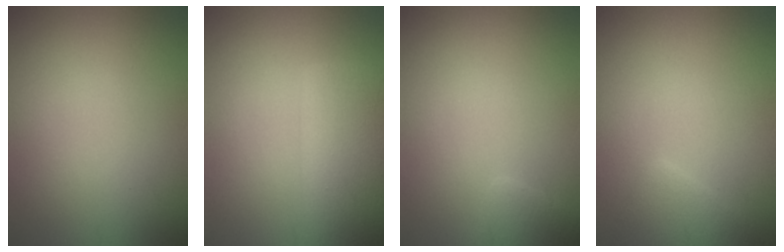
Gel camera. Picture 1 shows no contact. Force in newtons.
{"total": 6.5, "press": 6.5, "slide": 0.3}
{"total": 1.9, "press": 1.9, "slide": 0.1}
{"total": 2.5, "press": 2.5, "slide": 0.2}